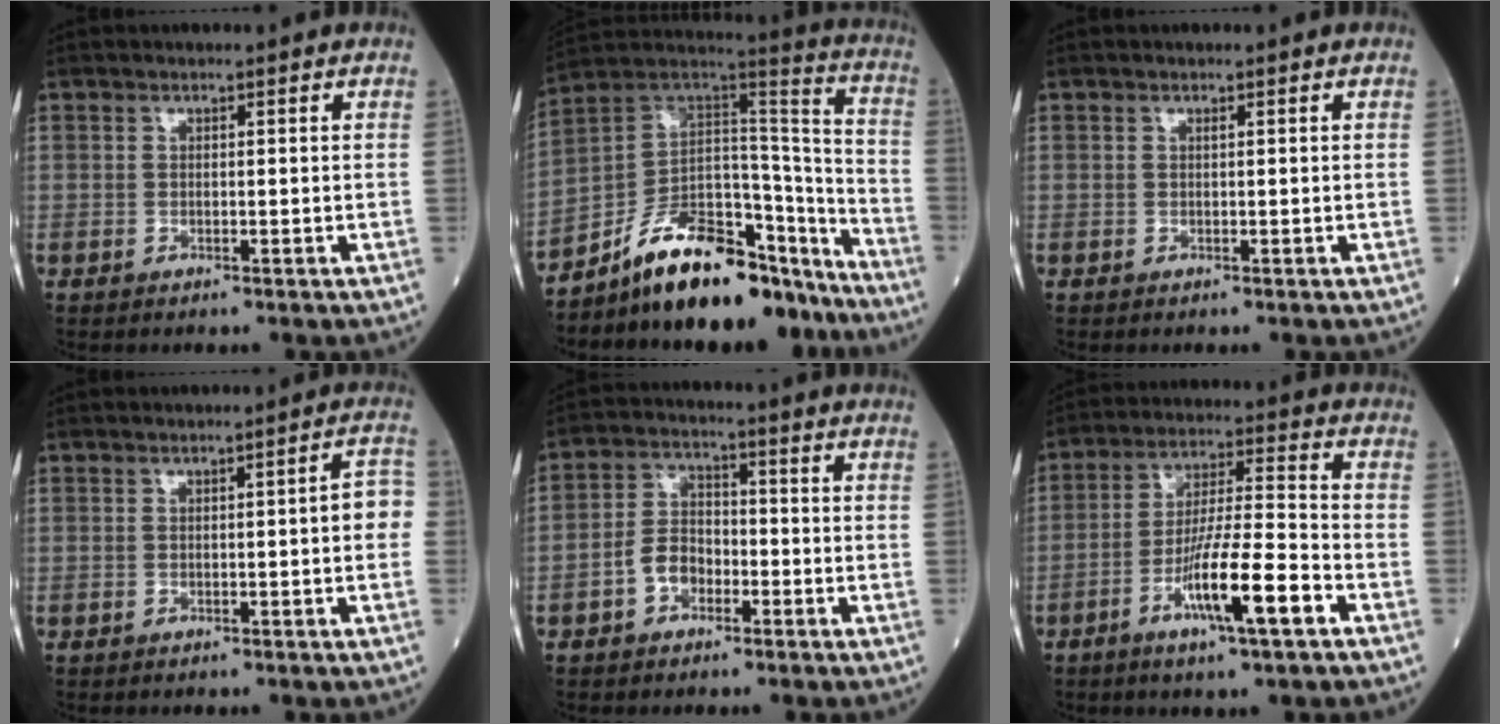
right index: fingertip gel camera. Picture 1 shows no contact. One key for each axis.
{"total": 18.5, "fx": -14.6, "fy": 6.8, "fz": 9.1, "tx": -0.129, "ty": 0.065, "tz": -0.245}
{"total": 0.0}
{"total": 3.7, "fx": -0.3, "fy": 0.6, "fz": 3.7, "tx": -0.036, "ty": 0.011, "tz": -0.007}
{"total": 5.5, "fx": -2.4, "fy": 3.7, "fz": 3.3, "tx": -0.067, "ty": 0.018, "tz": -0.049}
{"total": 11.8, "fx": -5.4, "fy": 0.7, "fz": 10.5, "tx": -0.189, "ty": -0.003, "tz": -0.095}